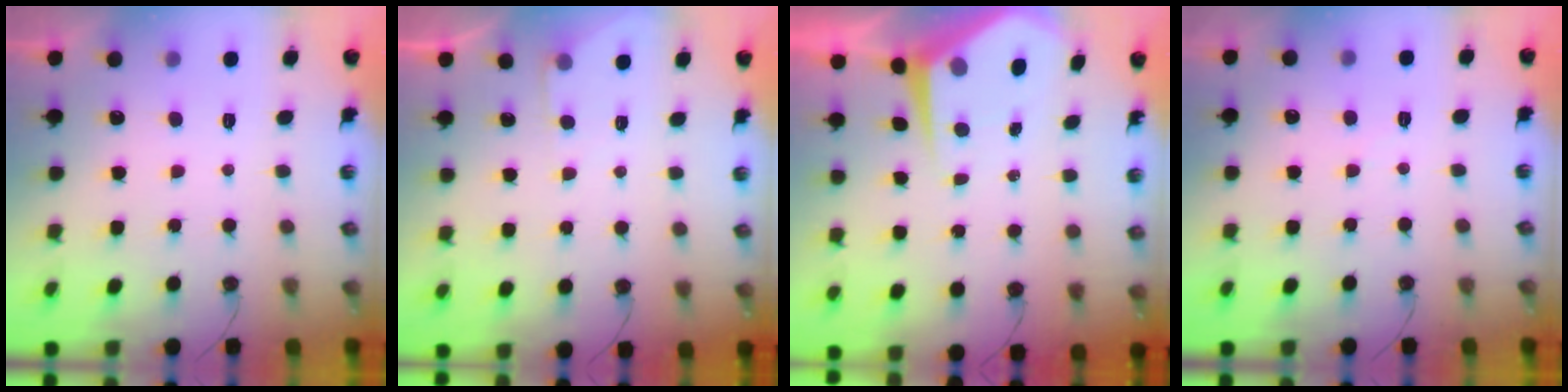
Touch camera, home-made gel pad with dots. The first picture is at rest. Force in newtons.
{"total": 3.1, "press": 3.1, "slide": 0.5}
{"total": 6.3, "press": 6.3, "slide": 0.4}
{"total": 2.8, "press": 2.8, "slide": 0.5}